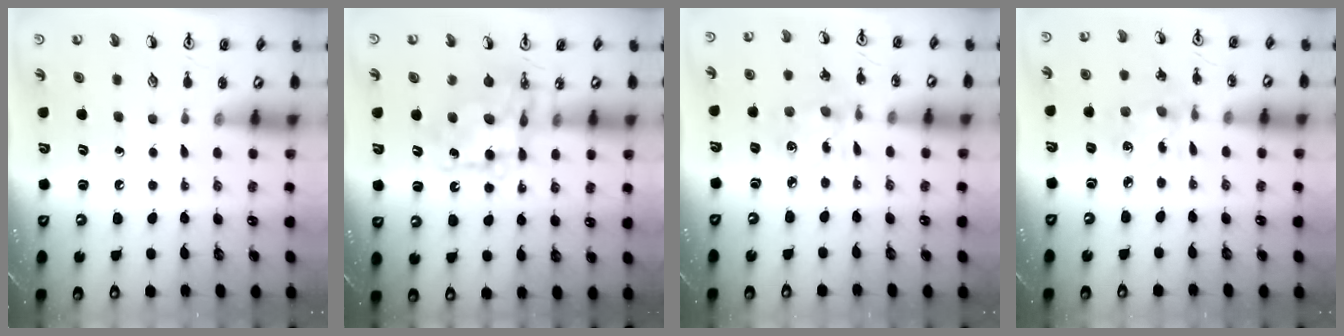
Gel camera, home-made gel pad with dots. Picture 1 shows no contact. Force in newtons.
{"total": 9.9, "press": 9.9, "slide": 0.6}
{"total": 2.6, "press": 2.4, "slide": 0.9}
{"total": 2.6, "press": 2.4, "slide": 0.9}